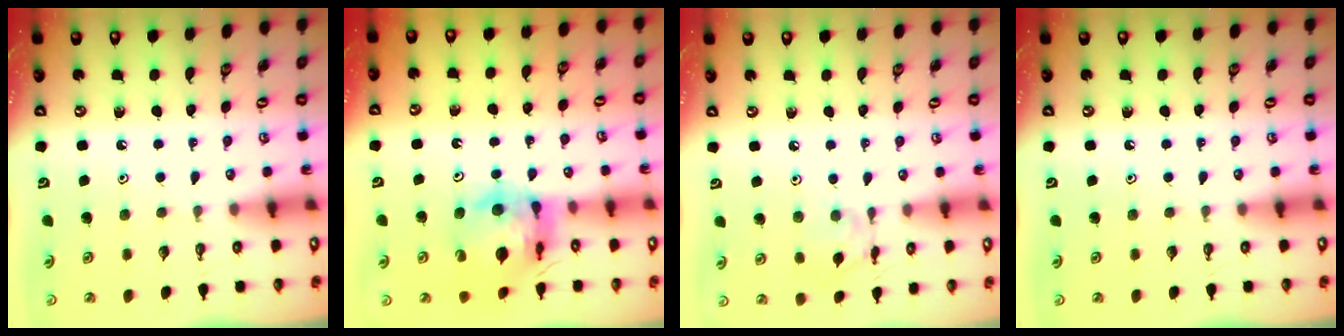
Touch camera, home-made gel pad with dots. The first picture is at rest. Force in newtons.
{"total": 13.0, "press": 13.0, "slide": 1.5}
{"total": 8.5, "press": 8.5, "slide": 0.5}
{"total": 0.0}